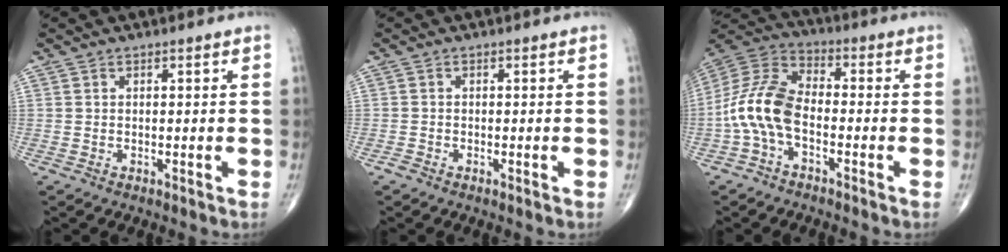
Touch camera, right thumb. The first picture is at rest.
{"total": 0.9, "force": [-0.7, 0.3, 0.5], "torque": [-0.012, -0.002, -0.017]}
{"total": 11.8, "force": [-3.1, 6.4, 9.4], "torque": [-0.196, 0.037, -0.073]}